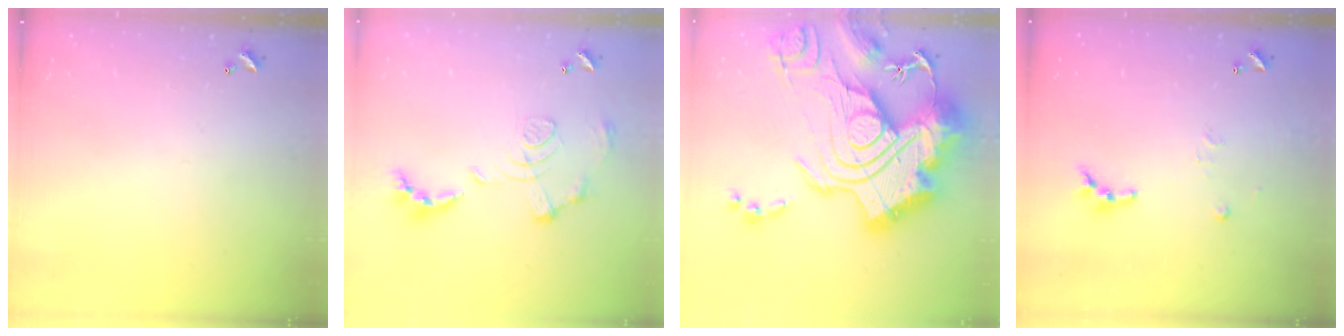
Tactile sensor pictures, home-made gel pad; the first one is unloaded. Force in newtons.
{"total": 1.6, "press": 0.9, "slide": 1.3}
{"total": 5.0, "press": 4.1, "slide": 2.9}
{"total": 7.8, "press": 7.8, "slide": 0.4}